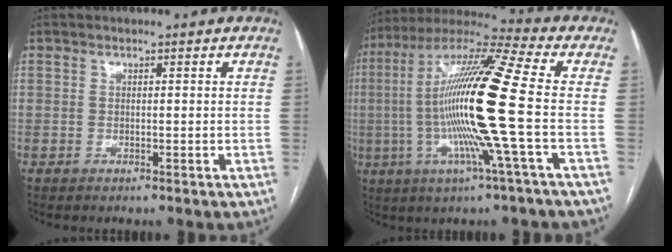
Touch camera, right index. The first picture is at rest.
{"total": 19.1, "force": [-2.3, -1.0, 18.9], "torque": [-0.366, -0.002, -0.061]}